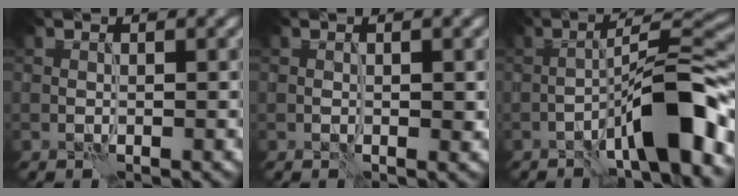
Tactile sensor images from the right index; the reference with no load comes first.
{"total": 1.0, "force": [-0.2, 0.7, 0.7], "torque": [-0.009, 0.001, -0.002]}
{"total": 8.5, "force": [-4.1, 1.5, 7.3], "torque": [-0.110, 0.029, -0.069]}